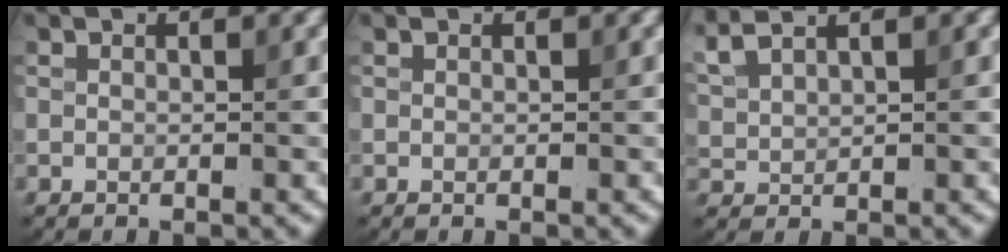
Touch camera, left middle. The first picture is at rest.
{"total": 0.0}
{"total": 3.5, "force": [2.8, 0.9, 1.8], "torque": [-0.053, 0.017, 0.055]}